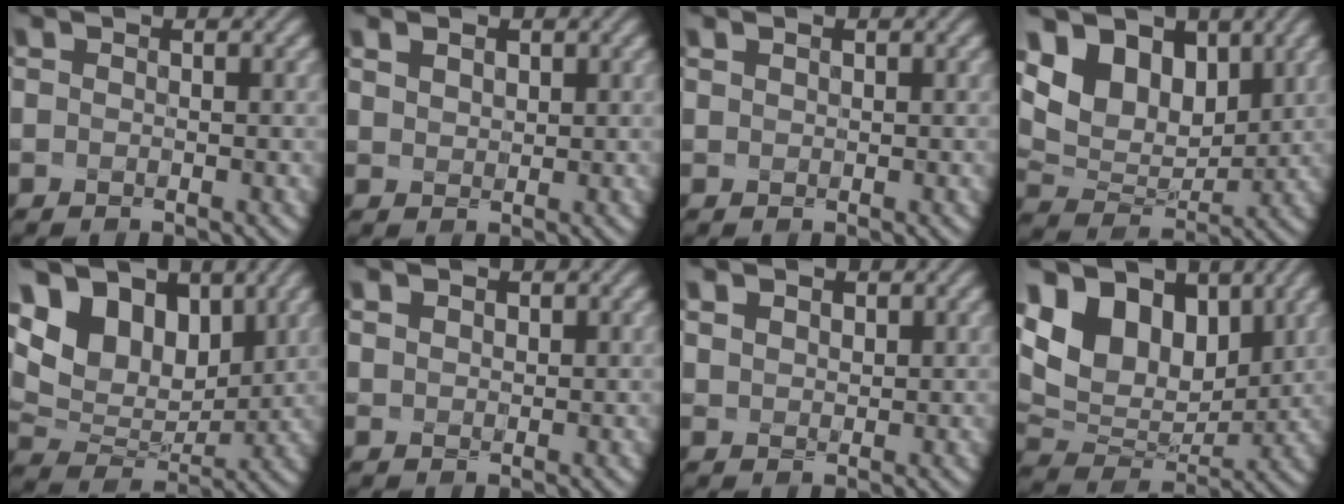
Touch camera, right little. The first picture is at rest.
{"total": 2.7, "force": [1.6, 1.7, 1.3], "torque": [-0.037, 0.014, 0.017]}
{"total": 1.1, "force": [0.7, 0.8, 0.5], "torque": [-0.020, 0.013, 0.006]}
{"total": 7.6, "force": [3.9, 5.0, 4.2], "torque": [-0.099, 0.005, 0.063]}
{"total": 9.2, "force": [4.6, 5.9, 5.4], "torque": [-0.128, 0.016, 0.068]}
{"total": 2.3, "force": [1.4, 1.5, 1.0], "torque": [-0.034, 0.014, 0.015]}
{"total": 3.0, "force": [1.8, 2.0, 1.3], "torque": [-0.042, 0.014, 0.023]}
{"total": 8.9, "force": [4.1, 5.9, 5.3], "torque": [-0.115, 0.009, 0.060]}